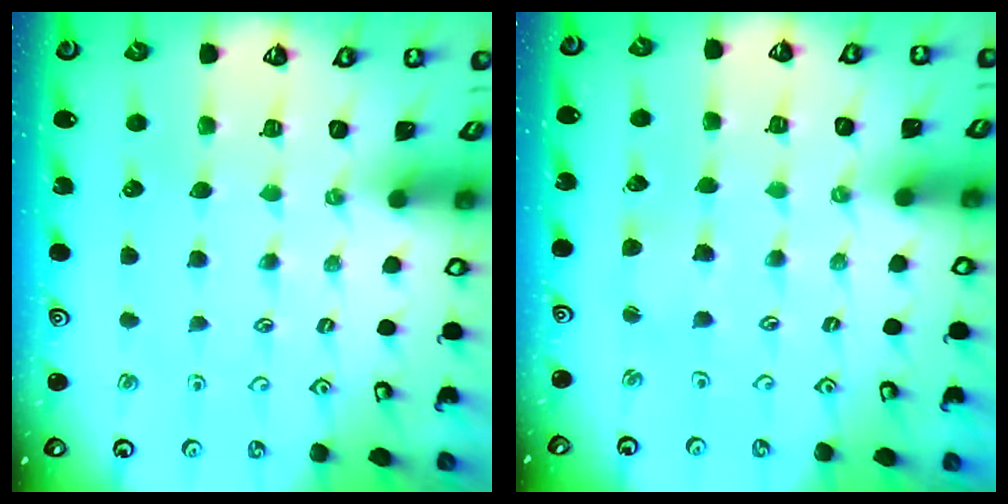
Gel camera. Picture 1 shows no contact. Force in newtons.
{"total": 3.1, "press": 3.1, "slide": 0.4}